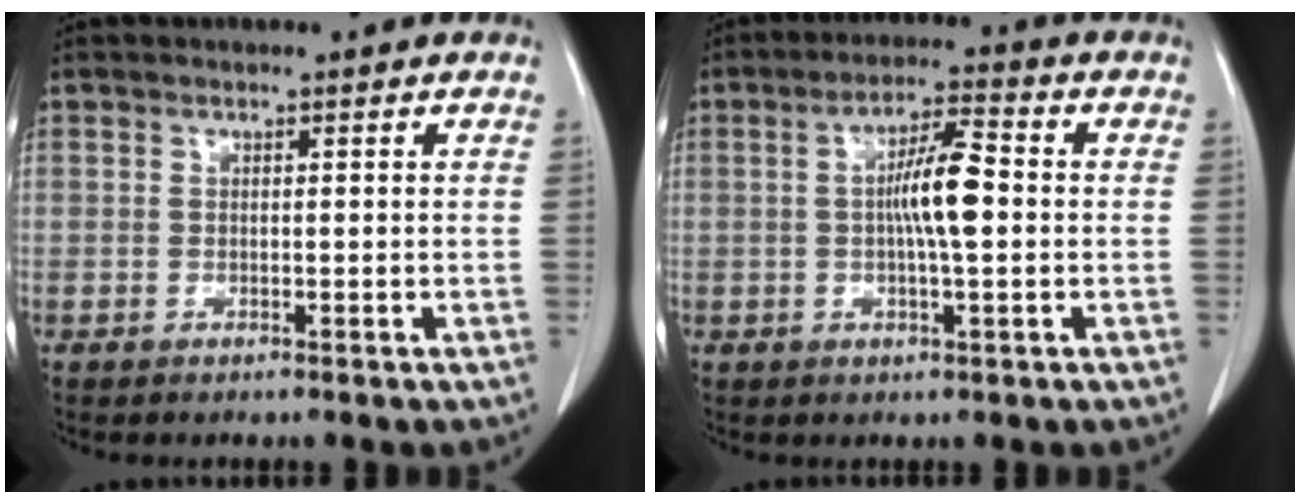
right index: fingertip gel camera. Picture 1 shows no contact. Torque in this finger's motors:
{"motor_torque": [0.94, 0.07, 0.42, 0.09]}